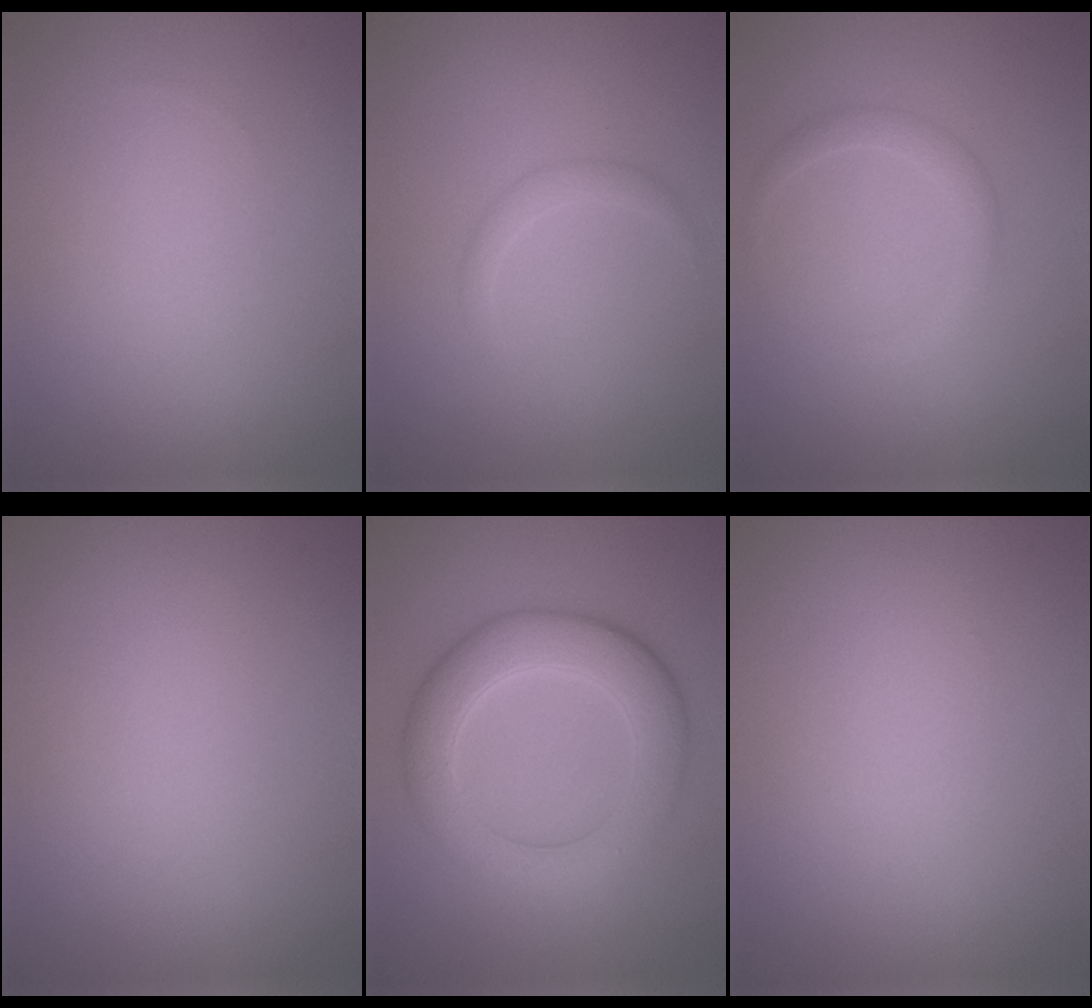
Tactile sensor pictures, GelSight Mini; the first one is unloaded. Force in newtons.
{"total": 1.1, "press": 1.1, "slide": 0.1}
{"total": 1.7, "press": 1.7, "slide": 0.2}
{"total": 0.0}
{"total": 6.4, "press": 6.4, "slide": 0.2}
{"total": 0.0}